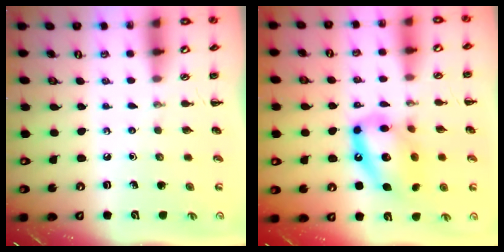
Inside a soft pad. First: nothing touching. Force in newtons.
{"total": 15.7, "press": 15.3, "slide": 3.2}